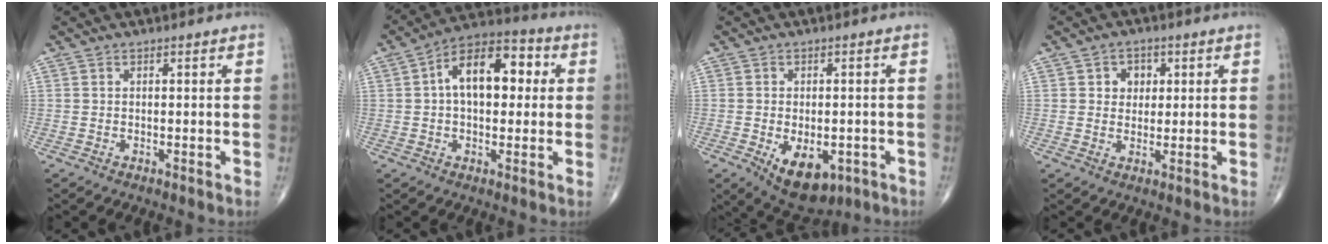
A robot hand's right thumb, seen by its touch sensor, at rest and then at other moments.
{"total": 13.6, "force": [2.0, 7.8, 11.0], "torque": [-0.150, 0.031, 0.019]}
{"total": 10.0, "force": [-3.6, 5.7, 7.4], "torque": [-0.094, -0.001, -0.039]}
{"total": 4.2, "force": [1.2, 3.5, 2.0], "torque": [-0.002, -0.001, 0.016]}